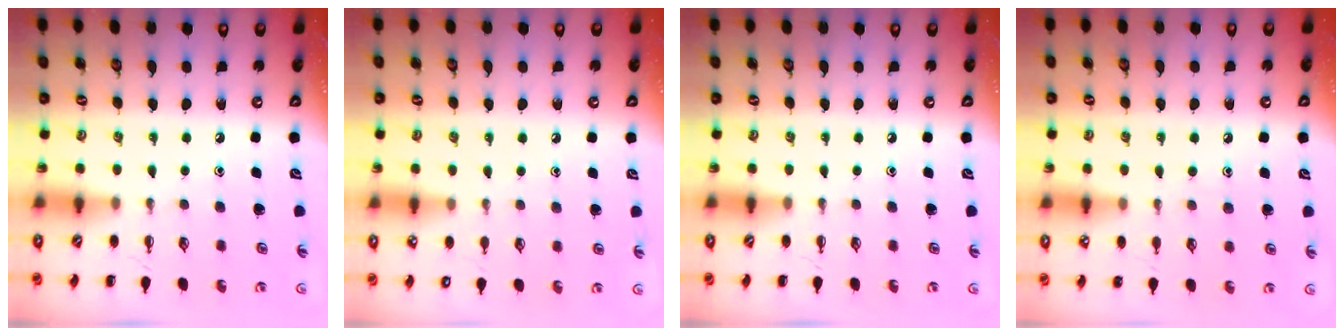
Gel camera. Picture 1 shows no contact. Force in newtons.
{"total": 5.9, "press": 5.6, "slide": 1.8}
{"total": 0.0}
{"total": 4.8, "press": 4.6, "slide": 1.2}